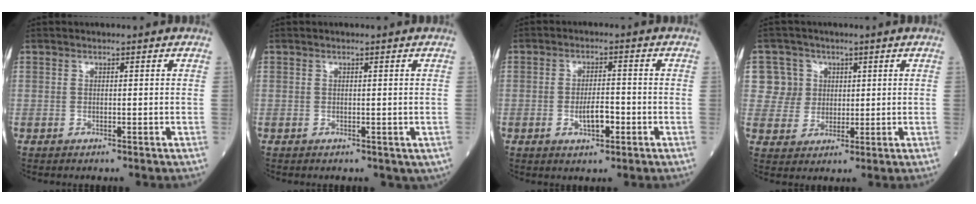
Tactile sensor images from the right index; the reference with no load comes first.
{"total": 1.6, "force": [-0.3, 1.2, 0.9], "torque": [-0.010, -0.001, 0.006]}
{"total": 4.4, "force": [-1.5, 1.5, 3.8], "torque": [-0.065, 0.001, -0.024]}
{"total": 5.9, "force": [1.6, 5.6, 0.3], "torque": [-0.003, 0.015, 0.034]}